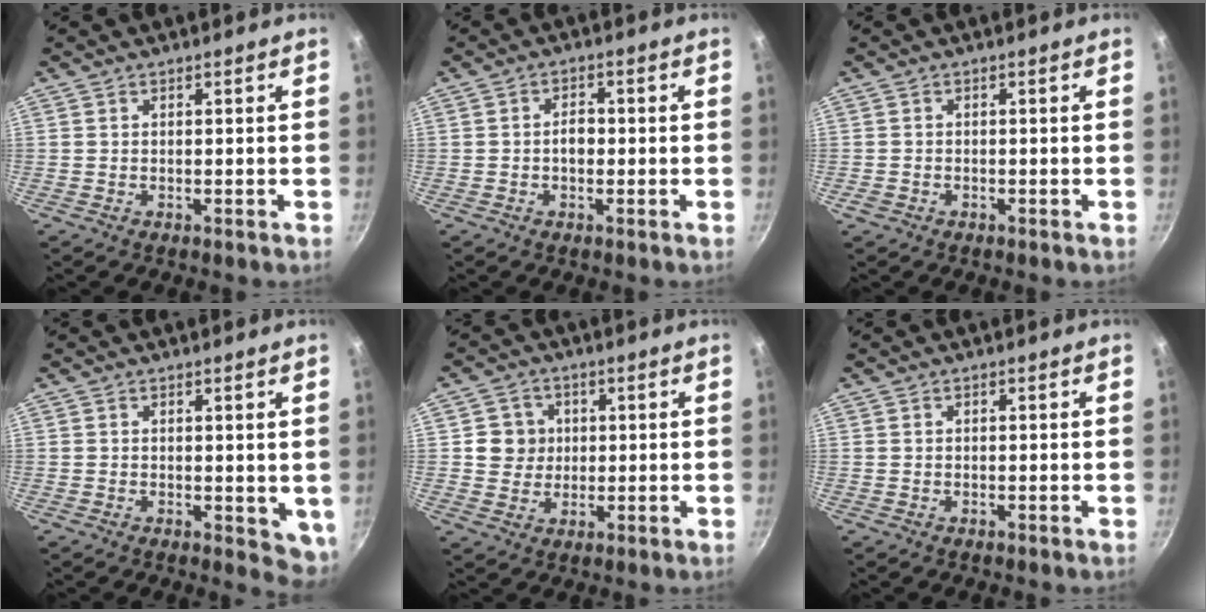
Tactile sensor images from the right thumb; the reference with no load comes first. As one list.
[{"total": 2.9, "force": [-0.4, 2.0, 2.1], "torque": [-0.019, 0.012, -0.008]}, {"total": 0.0}, {"total": 4.5, "force": [0.7, 2.5, 3.7], "torque": [-0.039, -0.010, 0.012]}, {"total": 5.6, "force": [0.9, 5.4, 1.4], "torque": [0.012, 0.002, 0.010]}, {"total": 0.0}]